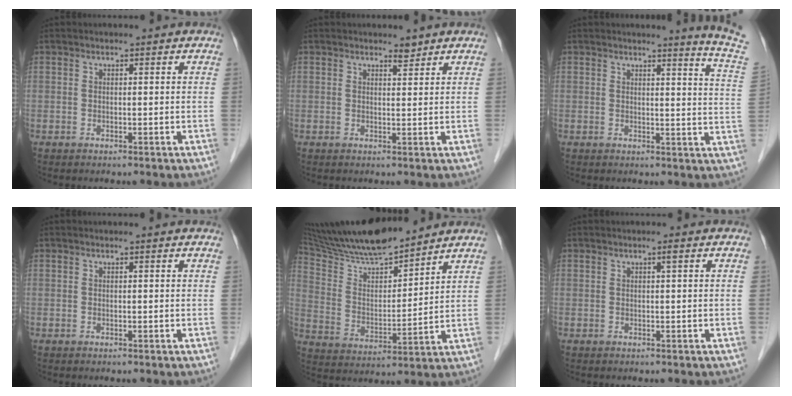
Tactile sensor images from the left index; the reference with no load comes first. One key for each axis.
{"total": 1.4, "fx": 1.3, "fy": 0.3, "fz": 0.4, "tx": -0.011, "ty": -0.005, "tz": 0.020}
{"total": 7.4, "fx": 7.0, "fy": -2.1, "fz": 1.4, "tx": -0.024, "ty": -0.082, "tz": 0.060}
{"total": 0.0}
{"total": 16.1, "fx": 14.7, "fy": 1.5, "fz": 6.5, "tx": -0.123, "ty": 0.004, "tz": 0.269}
{"total": 0.5, "fx": 0.2, "fy": -0.1, "fz": 0.5, "tx": -0.012, "ty": 0.000, "tz": 0.006}